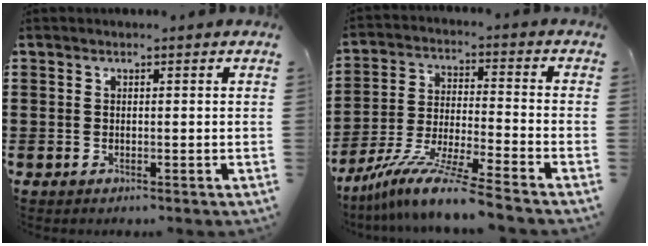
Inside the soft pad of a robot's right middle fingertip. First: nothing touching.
{"total": 10.6, "force": [-9.1, -0.2, 5.3], "torque": [-0.105, 0.002, -0.182]}